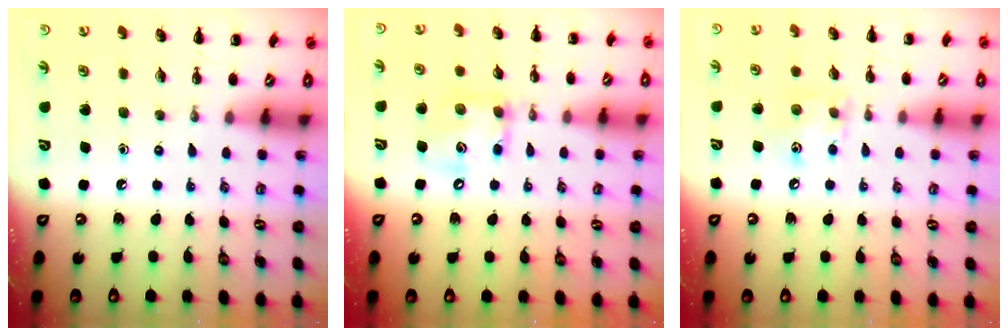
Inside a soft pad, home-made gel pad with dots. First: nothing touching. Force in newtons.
{"total": 10.8, "press": 10.6, "slide": 1.6}
{"total": 7.2, "press": 7.1, "slide": 1.0}